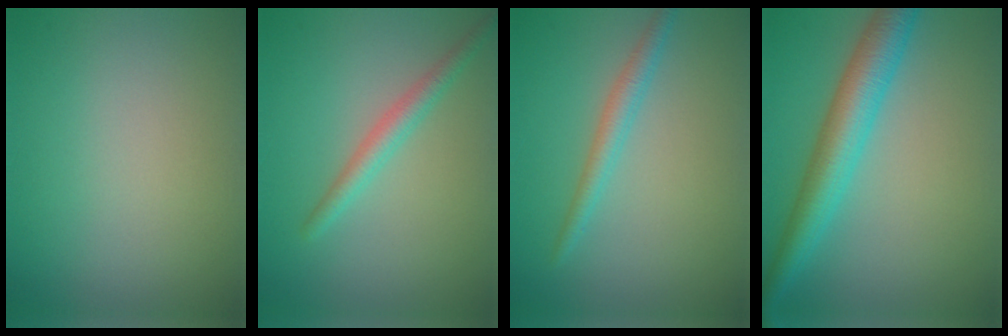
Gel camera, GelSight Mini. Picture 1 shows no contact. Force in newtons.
{"total": 2.1, "press": 2.1, "slide": 0.0}
{"total": 2.0, "press": 2.0, "slide": 0.1}
{"total": 5.6, "press": 5.6, "slide": 0.1}